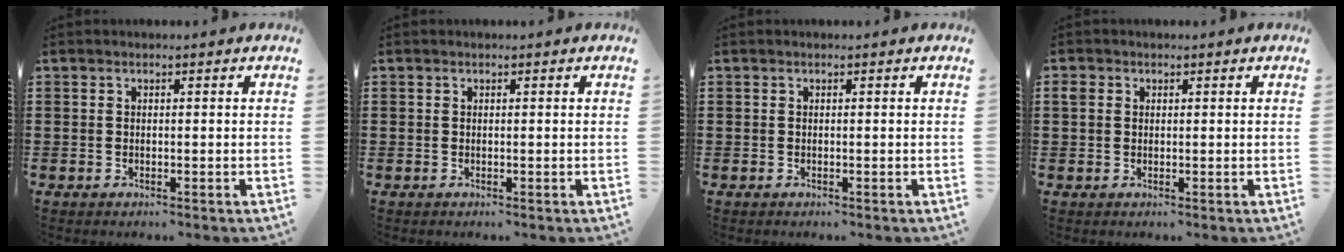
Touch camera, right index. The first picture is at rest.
{"total": 0.0}
{"total": 0.0}
{"total": 1.3, "force": [0.4, 1.2, 0.5], "torque": [-0.013, 0.008, 0.007]}